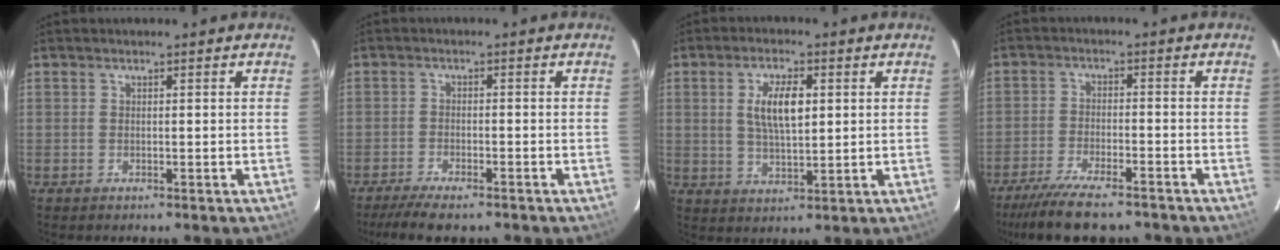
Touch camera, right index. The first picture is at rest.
{"total": 7.4, "force": [-6.1, 1.5, 4.0], "torque": [-0.097, -0.020, -0.104]}
{"total": 7.6, "force": [1.8, 2.9, 6.8], "torque": [-0.127, 0.003, 0.036]}
{"total": 12.7, "force": [-10.6, 2.9, 6.3], "torque": [-0.142, -0.024, -0.174]}